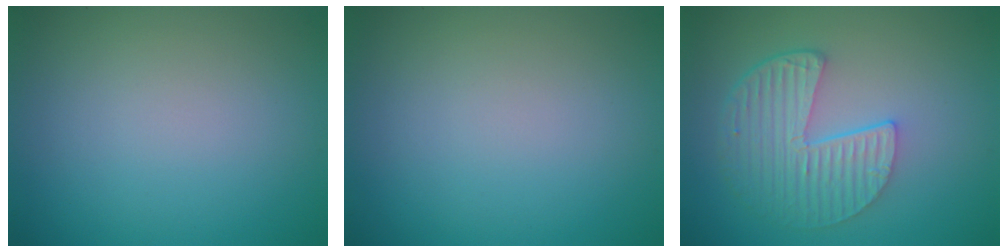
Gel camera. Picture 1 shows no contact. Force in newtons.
{"total": 0.0}
{"total": 5.3, "press": 4.0, "slide": 3.5}